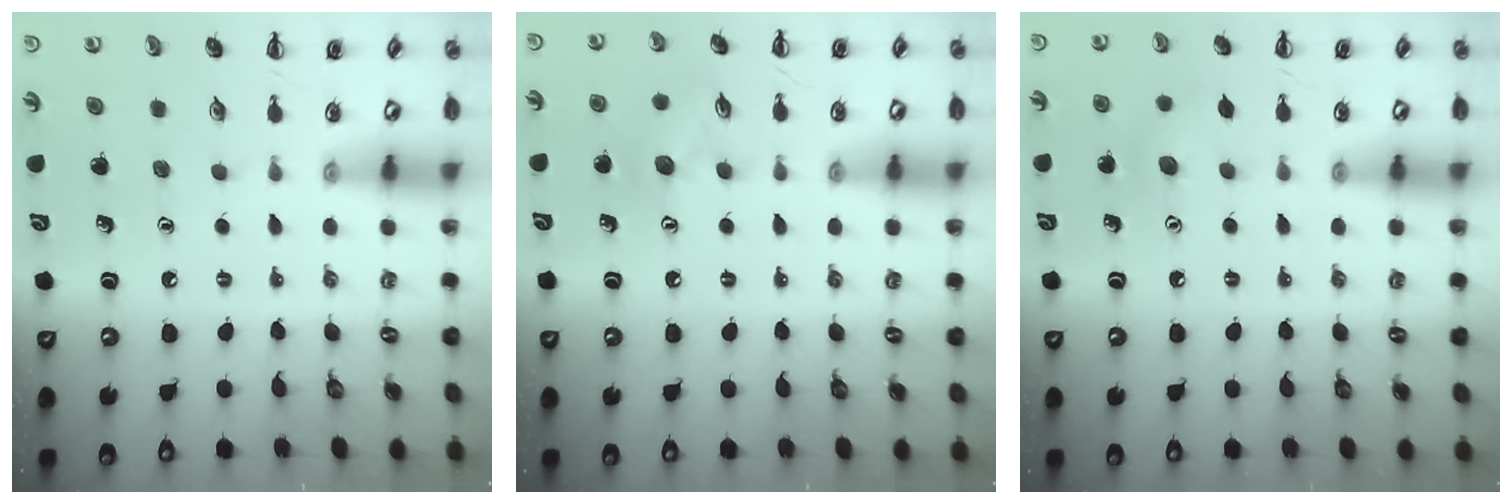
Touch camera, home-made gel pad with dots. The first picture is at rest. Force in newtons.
{"total": 8.2, "press": 8.1, "slide": 1.3}
{"total": 7.7, "press": 7.5, "slide": 1.6}